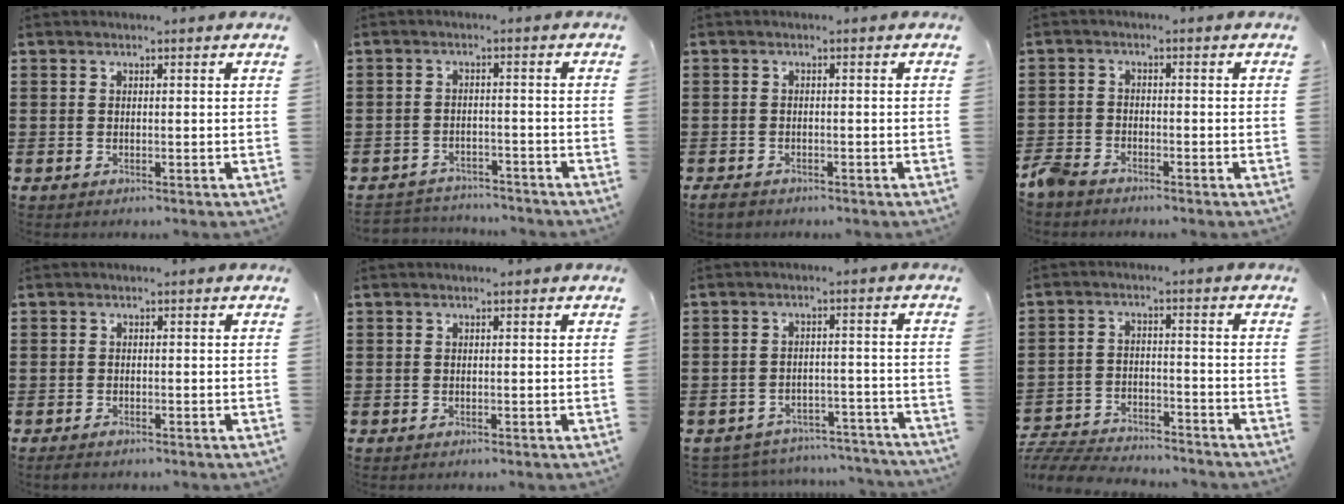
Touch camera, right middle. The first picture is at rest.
{"total": 2.8, "force": [-2.8, 0.5, -0.1], "torque": [-0.007, -0.002, -0.060]}
{"total": 1.3, "force": [-1.1, 0.6, 0.4], "torque": [-0.011, 0.001, -0.022]}
{"total": 3.2, "force": [-3.0, 0.9, 0.7], "torque": [-0.045, -0.007, -0.071]}
{"total": 0.7, "force": [-0.6, 0.2, 0.3], "torque": [-0.008, -0.005, -0.011]}
{"total": 0.0}
{"total": 4.2, "force": [-4.1, 0.5, 0.0], "torque": [-0.006, 0.006, -0.088]}
{"total": 6.4, "force": [-6.3, 0.7, 0.9], "torque": [-0.027, 0.007, -0.128]}